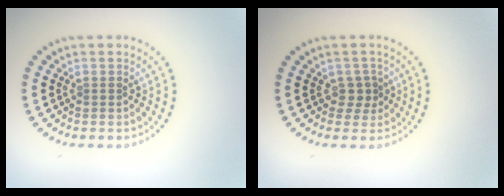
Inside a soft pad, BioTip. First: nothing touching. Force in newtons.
{"total": 1.4, "press": 1.2, "slide": 0.9}